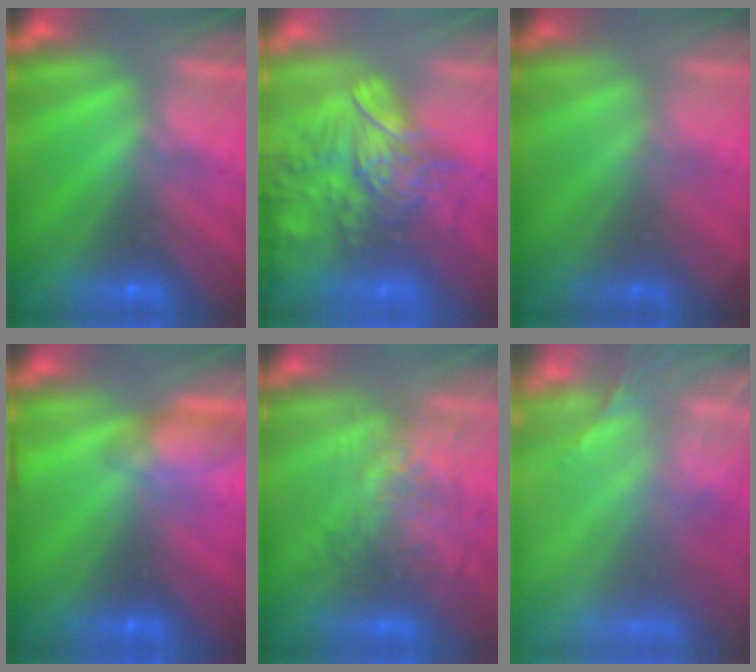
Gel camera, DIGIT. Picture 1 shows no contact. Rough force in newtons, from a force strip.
{"total": 5.8}
{"total": 1.8}
{"total": 4.6}
{"total": 3.6}
{"total": 11.2}